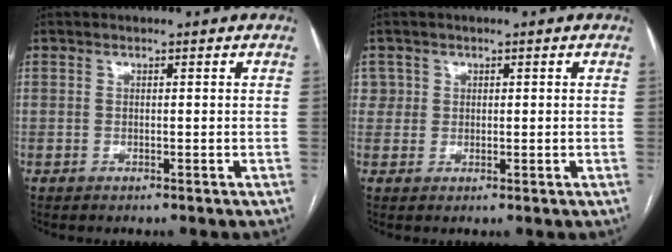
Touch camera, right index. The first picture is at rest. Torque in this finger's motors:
{"motor_torque": [-0.28, 0.23, -0.03, 0.00]}